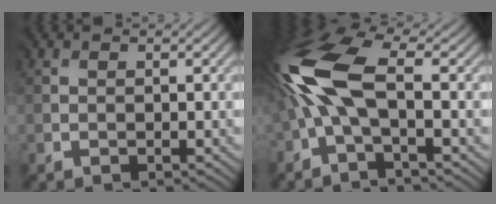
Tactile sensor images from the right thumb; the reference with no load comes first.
{"total": 11.9, "force": [-0.1, 4.7, 10.9], "torque": [-0.260, 0.022, -0.015]}